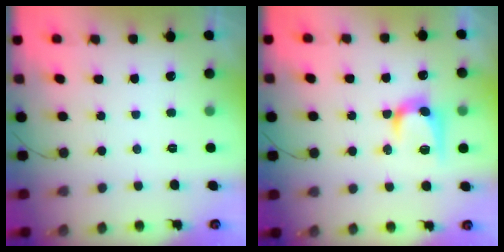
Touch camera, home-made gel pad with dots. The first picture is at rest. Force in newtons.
{"total": 11.9, "press": 11.9, "slide": 0.8}